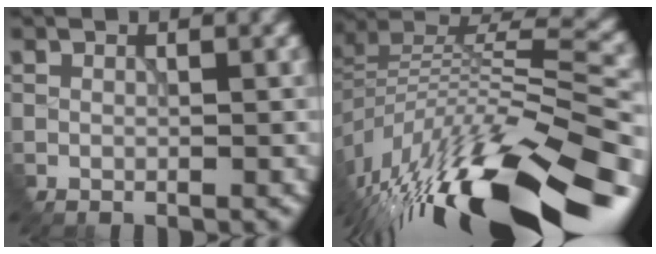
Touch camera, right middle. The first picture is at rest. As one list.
[{"total": 15.4, "force": [-10.0, 5.4, 10.4], "torque": [-0.214, 0.003, -0.159]}]